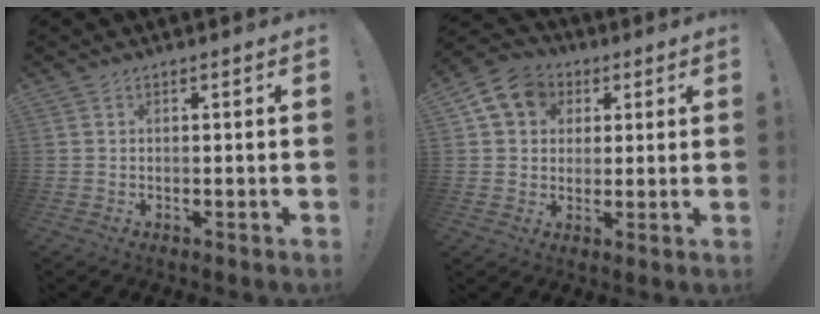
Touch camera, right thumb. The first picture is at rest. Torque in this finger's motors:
{"motor_torque": [-0.13, 0.64, 0.05, 0.03, 0.12]}